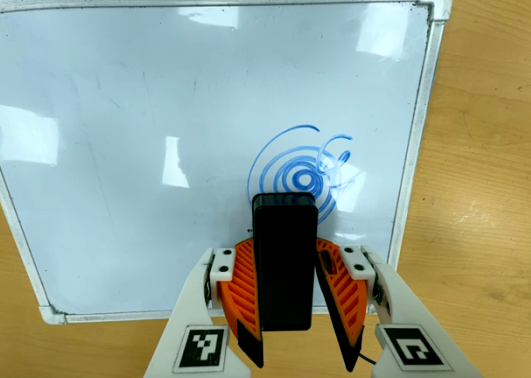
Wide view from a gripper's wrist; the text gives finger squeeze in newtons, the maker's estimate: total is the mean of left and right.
{"total": 5.4, "left": 4.8, "right": 5.9}